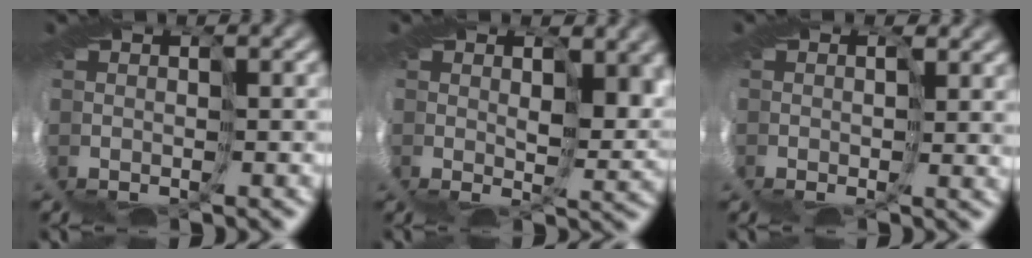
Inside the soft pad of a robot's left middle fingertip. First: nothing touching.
{"total": 6.2, "force": [2.5, 3.6, 4.4], "torque": [-0.082, -0.011, 0.055]}
{"total": 2.1, "force": [1.1, 1.0, 1.5], "torque": [-0.041, 0.005, 0.017]}